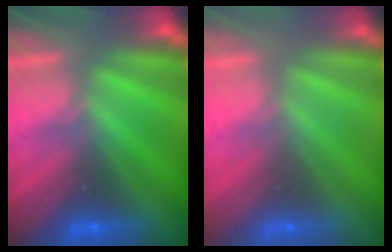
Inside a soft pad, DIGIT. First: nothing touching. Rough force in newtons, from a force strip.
{"total": 2.9}